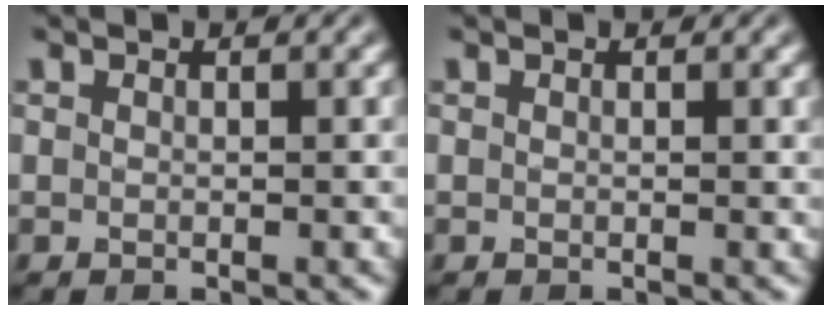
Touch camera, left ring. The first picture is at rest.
{"total": 0.0}